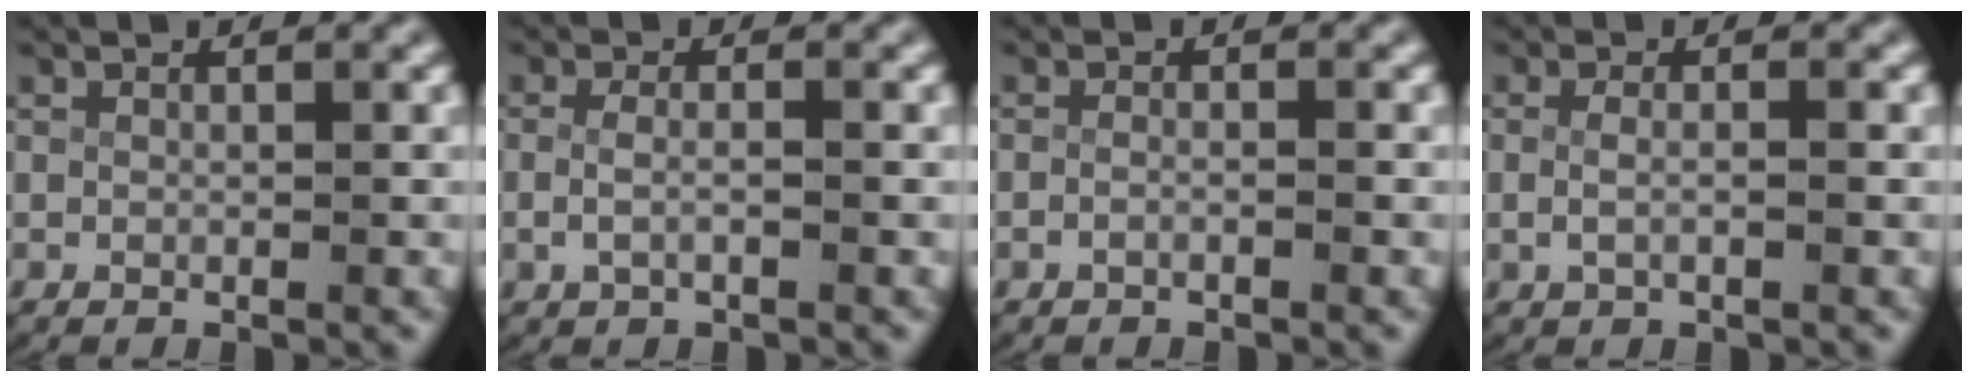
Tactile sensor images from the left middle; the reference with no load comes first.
{"total": 1.8, "force": [-0.7, 0.7, 1.5], "torque": [-0.044, -0.010, -0.007]}
{"total": 1.0, "force": [-0.8, 0.1, 0.6], "torque": [-0.021, -0.006, -0.014]}
{"total": 1.8, "force": [-0.5, 0.7, 1.6], "torque": [-0.043, -0.008, -0.005]}